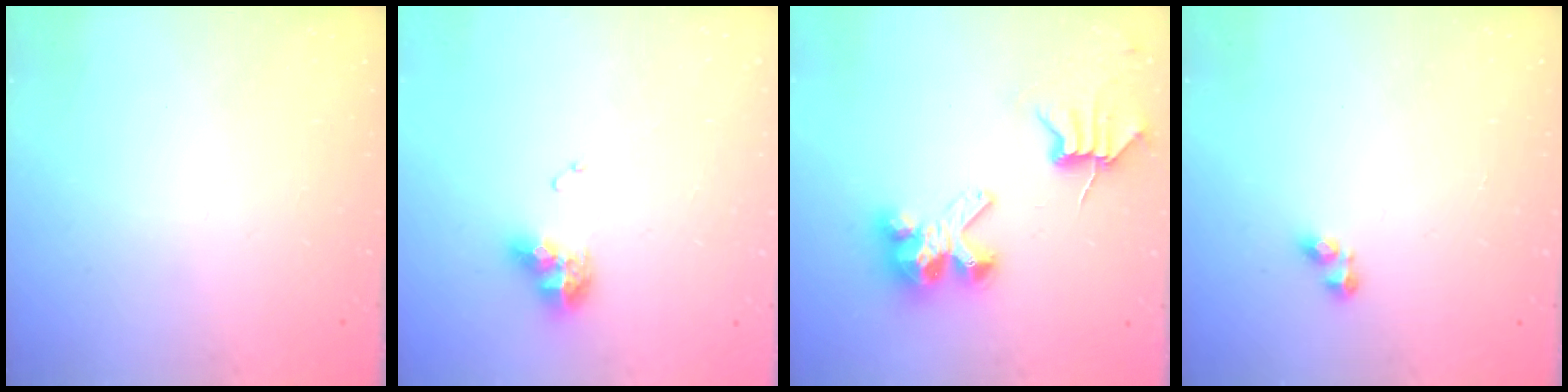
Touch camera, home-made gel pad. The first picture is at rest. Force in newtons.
{"total": 9.5, "press": 9.5, "slide": 1.0}
{"total": 7.7, "press": 7.7, "slide": 0.7}
{"total": 2.8, "press": 2.8, "slide": 0.3}